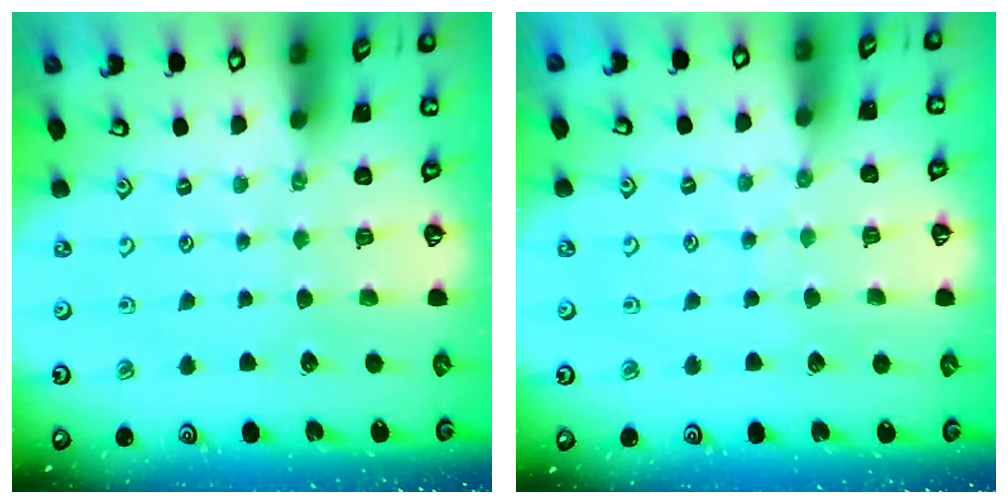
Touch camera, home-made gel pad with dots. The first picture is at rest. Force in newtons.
{"total": 5.9, "press": 5.9, "slide": 0.6}